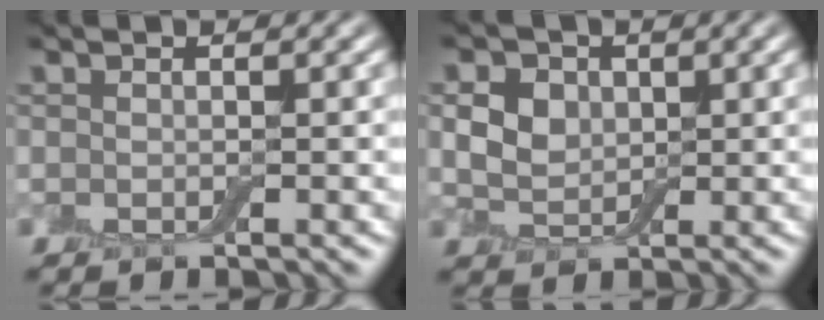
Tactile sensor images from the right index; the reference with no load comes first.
{"total": 5.0, "force": [1.8, 3.8, 2.6], "torque": [-0.057, 0.017, 0.018]}